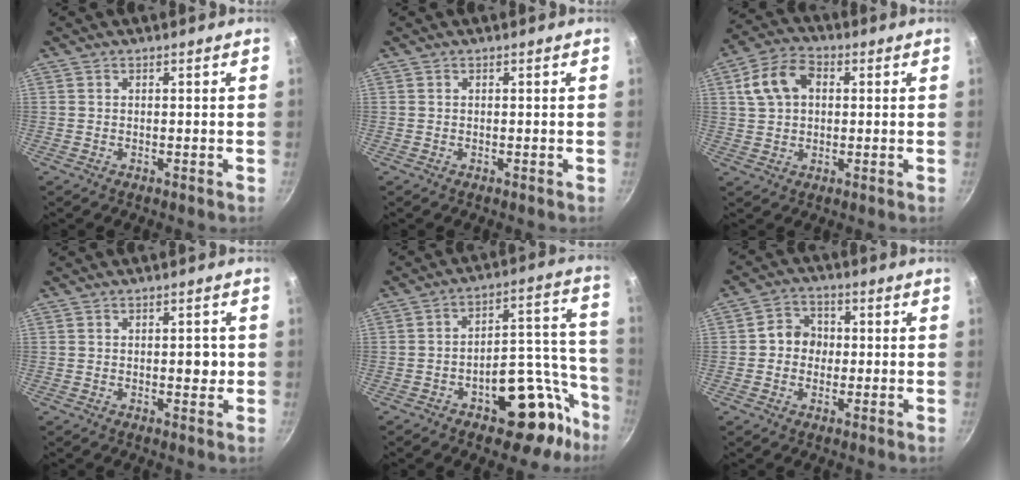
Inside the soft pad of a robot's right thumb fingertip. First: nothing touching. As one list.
[{"total": 0.0}, {"total": 9.4, "force": [2.2, 6.5, 6.4], "torque": [-0.116, 0.018, 0.035]}, {"total": 0.7, "force": [0.0, 0.4, 0.6], "torque": [0.000, 0.001, -0.002]}, {"total": 16.9, "force": [-9.2, 7.9, 11.8], "torque": [-0.104, 0.099, -0.125]}, {"total": 6.3, "force": [-0.1, 5.4, 3.2], "torque": [-0.022, 0.015, -0.013]}]